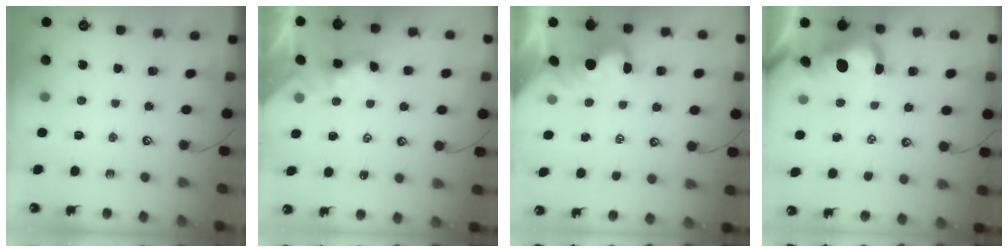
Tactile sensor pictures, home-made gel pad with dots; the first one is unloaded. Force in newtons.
{"total": 2.3, "press": 2.3, "slide": 0.2}
{"total": 4.0, "press": 3.9, "slide": 0.9}
{"total": 3.6, "press": 3.4, "slide": 1.2}